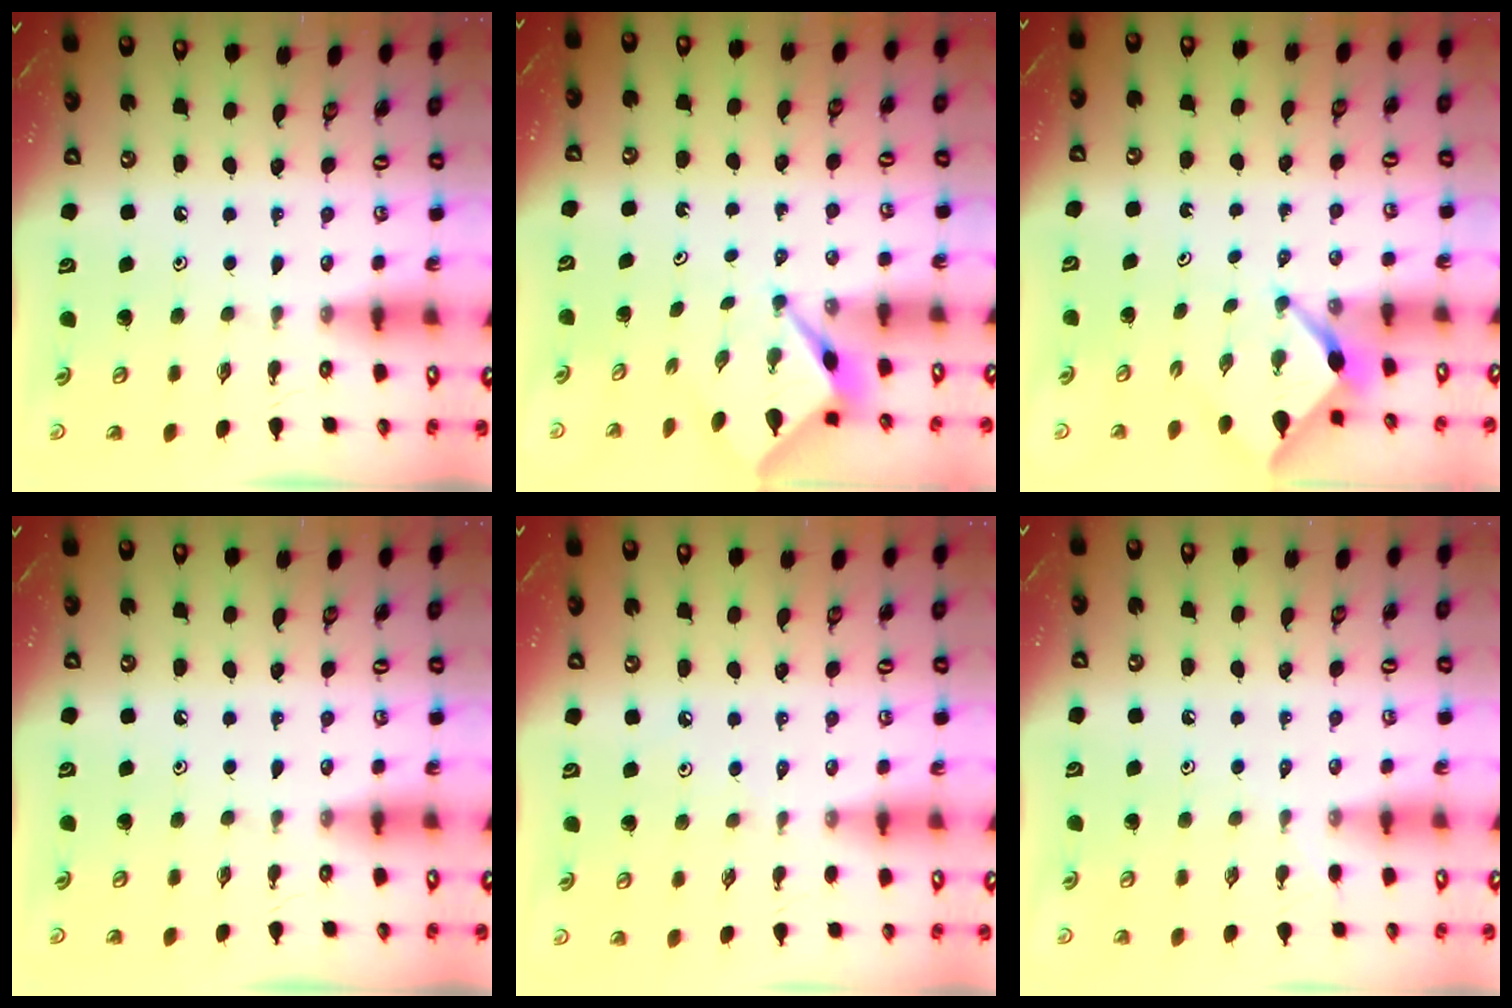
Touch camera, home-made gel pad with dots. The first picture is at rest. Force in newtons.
{"total": 2.7, "press": 2.7, "slide": 0.2}
{"total": 2.6, "press": 2.6, "slide": 0.3}
{"total": 0.0}
{"total": 2.3, "press": 2.3, "slide": 0.4}
{"total": 2.8, "press": 2.8, "slide": 0.4}